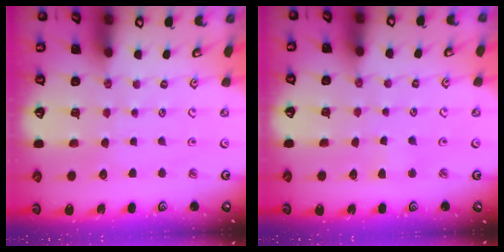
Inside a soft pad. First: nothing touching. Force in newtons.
{"total": 2.1, "press": 2.0, "slide": 0.3}